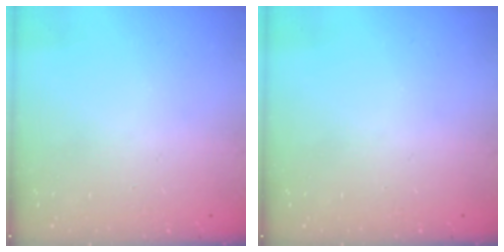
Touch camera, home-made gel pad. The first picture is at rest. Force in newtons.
{"total": 0.0}